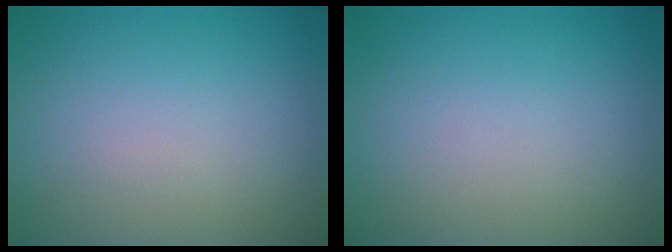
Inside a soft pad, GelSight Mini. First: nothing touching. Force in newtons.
{"total": 0.0}